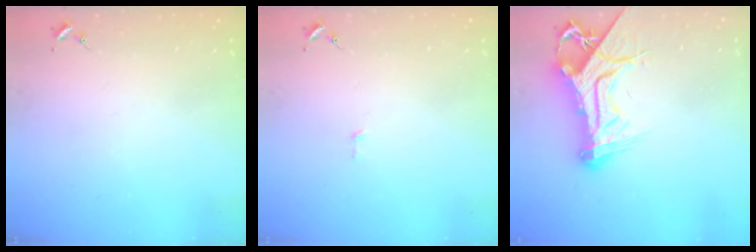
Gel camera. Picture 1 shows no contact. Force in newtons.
{"total": 2.9, "press": 2.9, "slide": 0.2}
{"total": 18.1, "press": 18.0, "slide": 1.9}